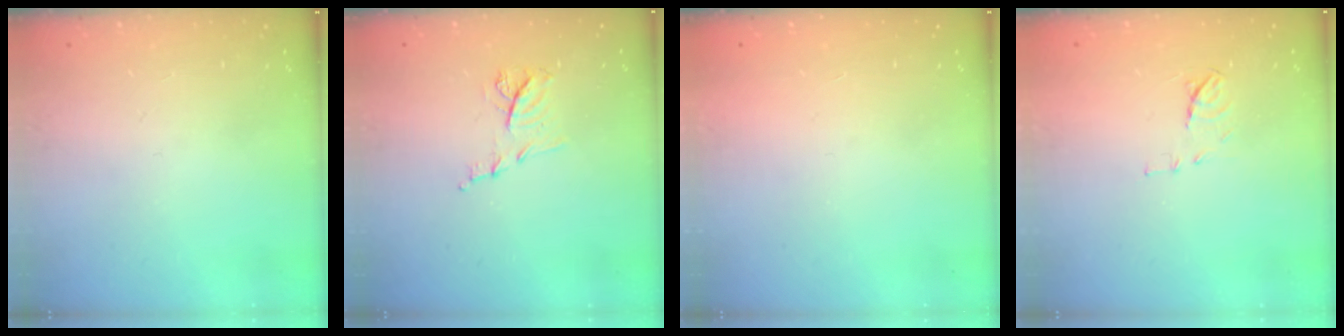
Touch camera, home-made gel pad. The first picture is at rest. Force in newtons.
{"total": 7.3, "press": 7.2, "slide": 0.9}
{"total": 1.5, "press": 1.5, "slide": 0.1}
{"total": 6.9, "press": 6.9, "slide": 0.7}